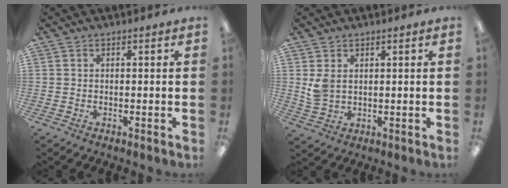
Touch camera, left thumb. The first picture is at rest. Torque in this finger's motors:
{"motor_torque": [-0.16, 0.23, 0.51, -0.31, 0.03]}